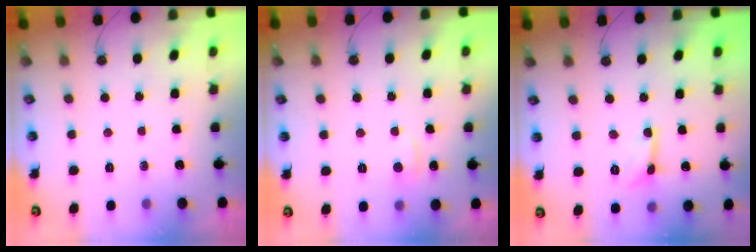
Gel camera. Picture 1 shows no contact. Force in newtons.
{"total": 1.0, "press": 0.5, "slide": 0.8}
{"total": 2.0, "press": 1.9, "slide": 0.5}